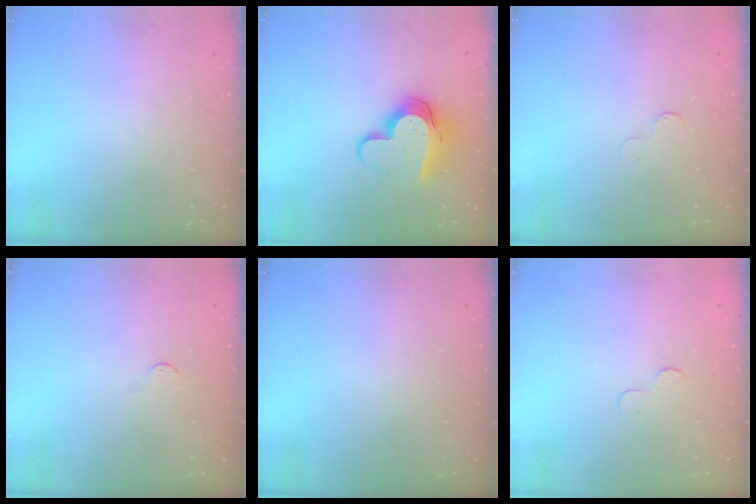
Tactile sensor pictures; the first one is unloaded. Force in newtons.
{"total": 13.3, "press": 13.3, "slide": 1.1}
{"total": 2.6, "press": 2.6, "slide": 0.3}
{"total": 2.8, "press": 2.8, "slide": 0.4}
{"total": 0.0}
{"total": 2.3, "press": 2.3, "slide": 0.2}